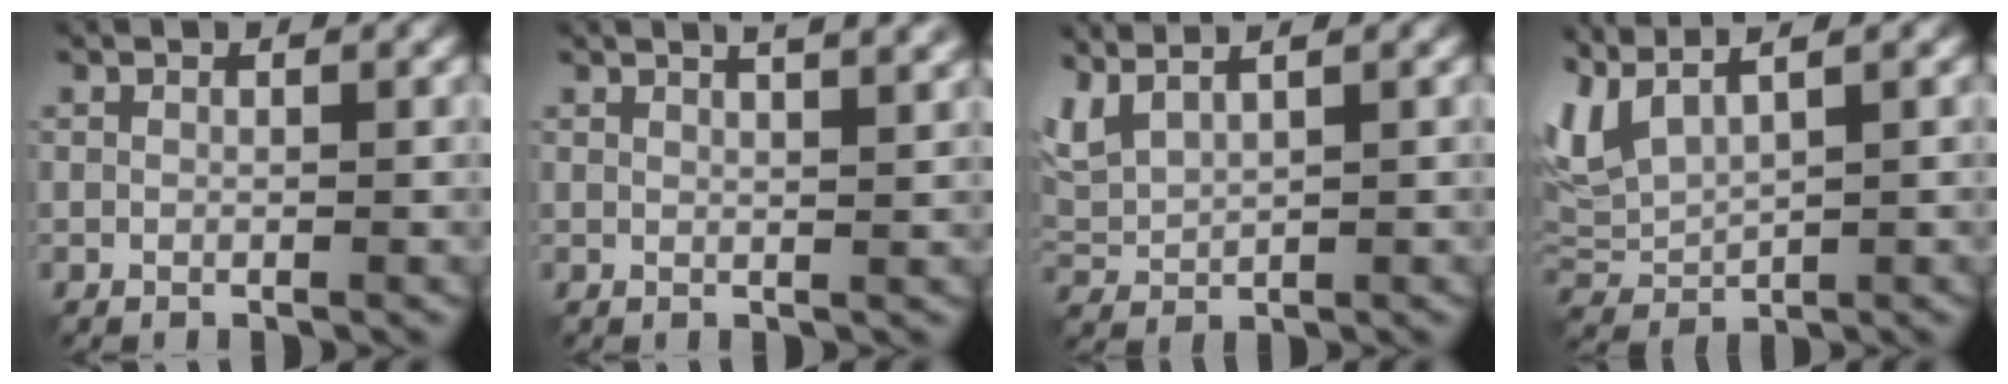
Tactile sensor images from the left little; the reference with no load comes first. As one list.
[{"total": 5.6, "force": [3.7, 2.3, 3.5], "torque": [-0.015, 0.037, 0.021]}, {"total": 3.4, "force": [2.6, 1.0, 1.8], "torque": [-0.057, 0.012, 0.059]}, {"total": 5.1, "force": [2.8, 1.8, 3.8], "torque": [-0.100, 0.015, 0.059]}]